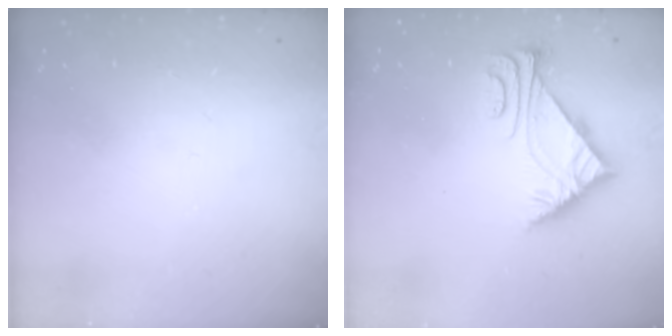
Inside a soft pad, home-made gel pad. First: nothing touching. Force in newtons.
{"total": 5.8, "press": 5.7, "slide": 0.6}